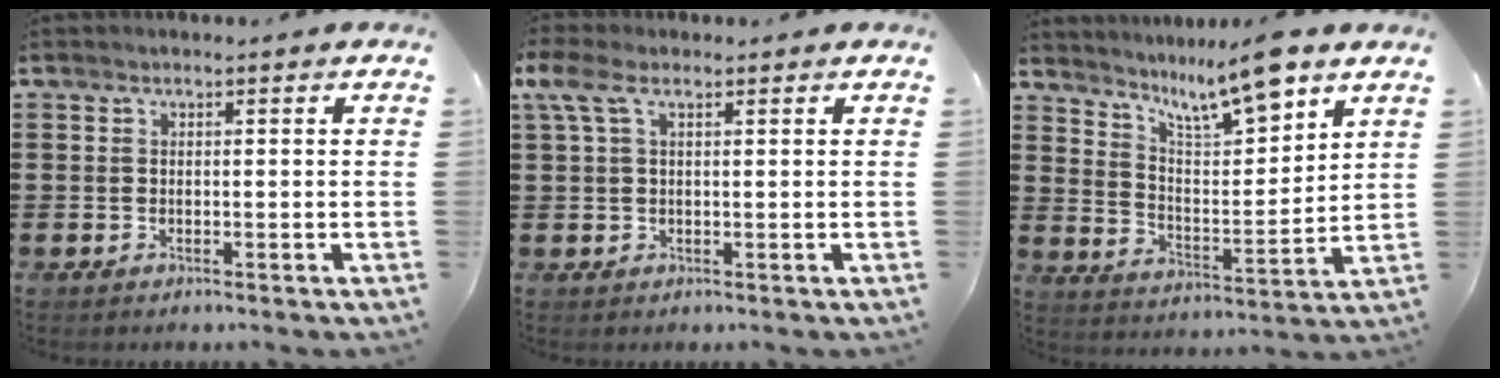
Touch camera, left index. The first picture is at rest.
{"total": 3.6, "force": [1.1, 1.7, 3.0], "torque": [-0.079, 0.003, 0.012]}
{"total": 9.2, "force": [7.7, 1.2, 4.8], "torque": [-0.102, -0.041, 0.134]}